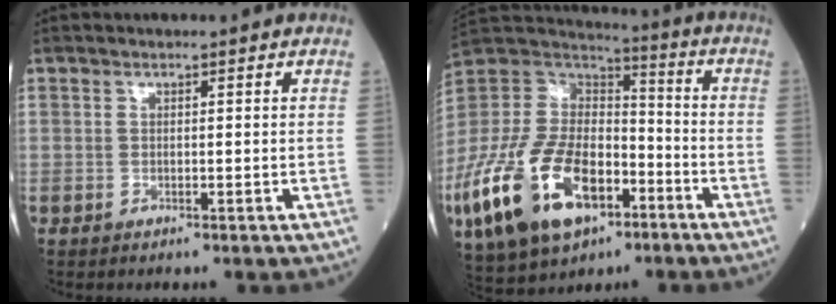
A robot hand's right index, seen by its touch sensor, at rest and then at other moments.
{"total": 26.0, "force": [-12.0, 13.9, 18.4], "torque": [-0.457, -0.031, -0.212]}